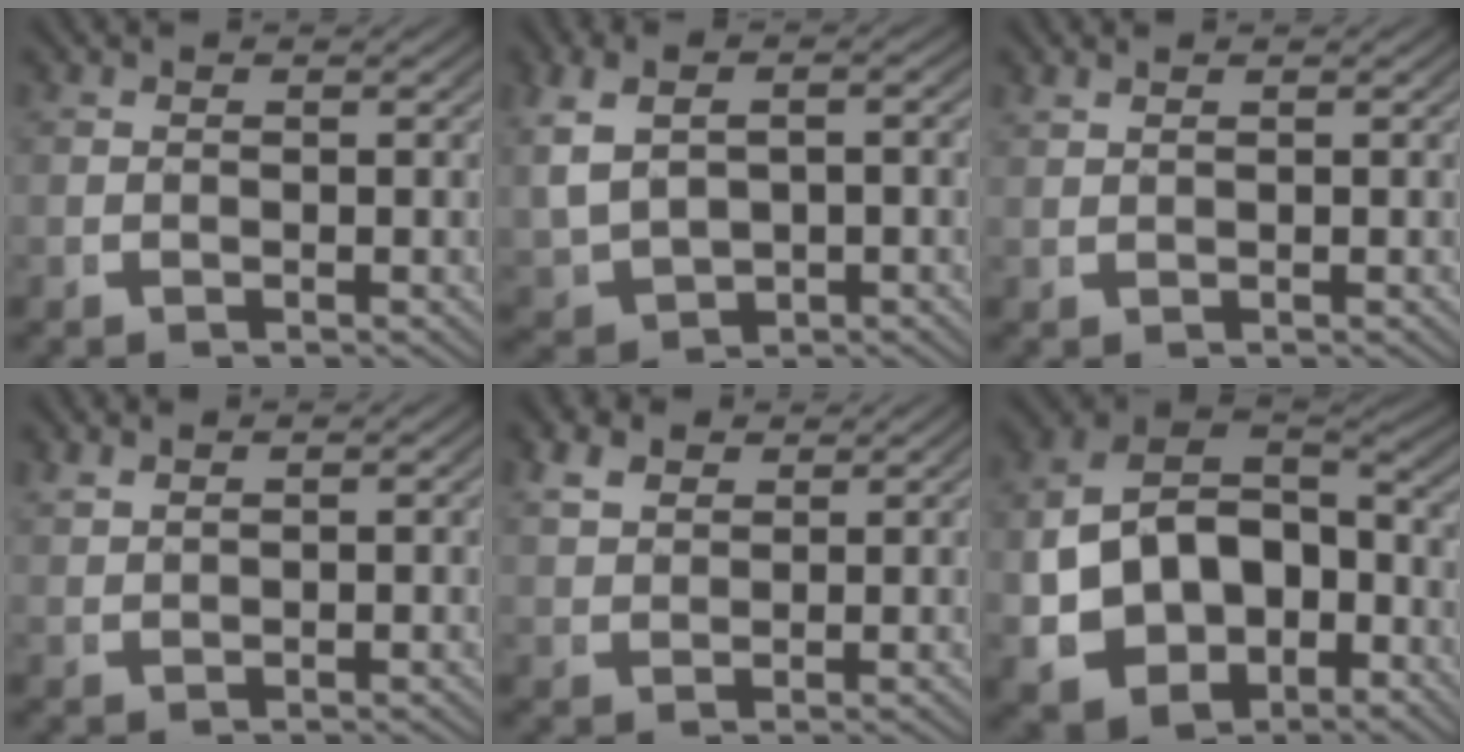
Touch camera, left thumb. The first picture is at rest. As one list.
[{"total": 6.2, "force": [0.3, 4.4, 4.3], "torque": [-0.110, -0.019, 0.028]}, {"total": 0.9, "force": [0.8, -0.3, 0.3], "torque": [-0.007, 0.003, 0.020]}, {"total": 1.6, "force": [1.6, -0.1, 0.3], "torque": [-0.004, 0.006, 0.039]}, {"total": 3.3, "force": [2.8, 1.2, 1.2], "torque": [-0.016, 0.004, 0.056]}, {"total": 14.5, "force": [-1.8, 11.2, 9.0], "torque": [-0.210, -0.052, -0.007]}]